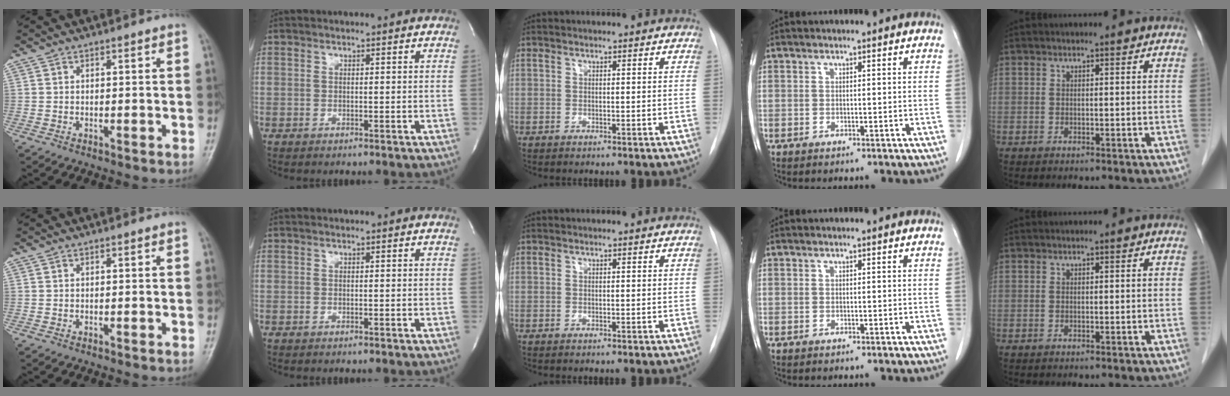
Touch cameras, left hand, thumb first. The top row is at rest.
{}